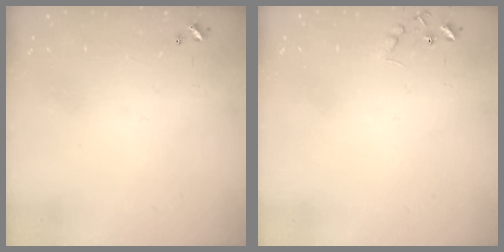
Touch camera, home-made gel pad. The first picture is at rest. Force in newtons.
{"total": 8.9, "press": 8.9, "slide": 0.5}